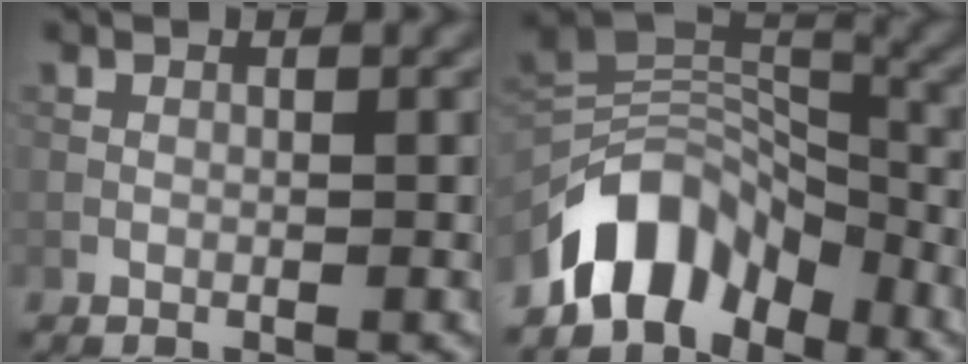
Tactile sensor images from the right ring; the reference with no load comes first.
{"total": 7.7, "force": [-5.4, 4.3, 3.4], "torque": [-0.034, 0.005, -0.107]}